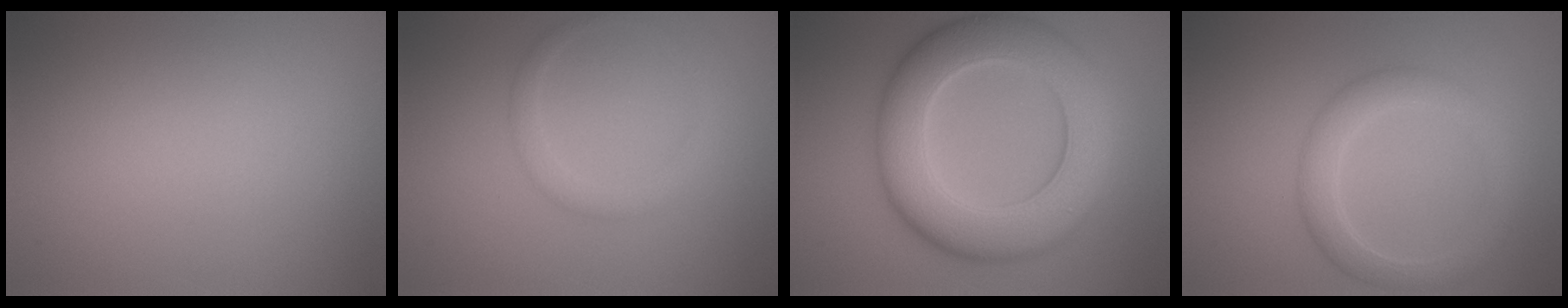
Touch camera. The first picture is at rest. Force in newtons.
{"total": 1.6, "press": 1.6, "slide": 0.0}
{"total": 10.6, "press": 10.6, "slide": 0.8}
{"total": 3.4, "press": 3.4, "slide": 0.1}